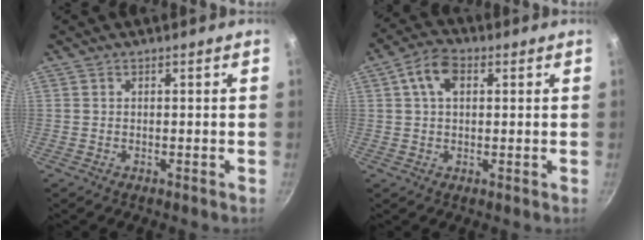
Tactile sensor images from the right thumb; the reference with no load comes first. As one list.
[{"total": 6.5, "force": [1.9, 4.1, 4.6], "torque": [-0.071, 0.011, 0.027]}]